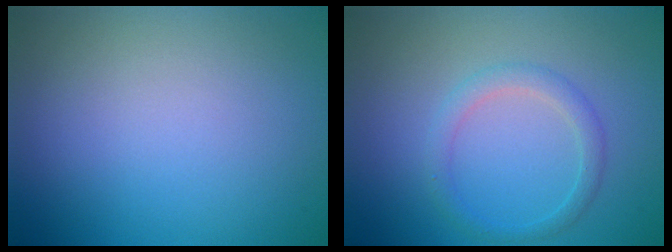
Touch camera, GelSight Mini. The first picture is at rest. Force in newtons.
{"total": 2.0, "press": 2.0, "slide": 0.1}